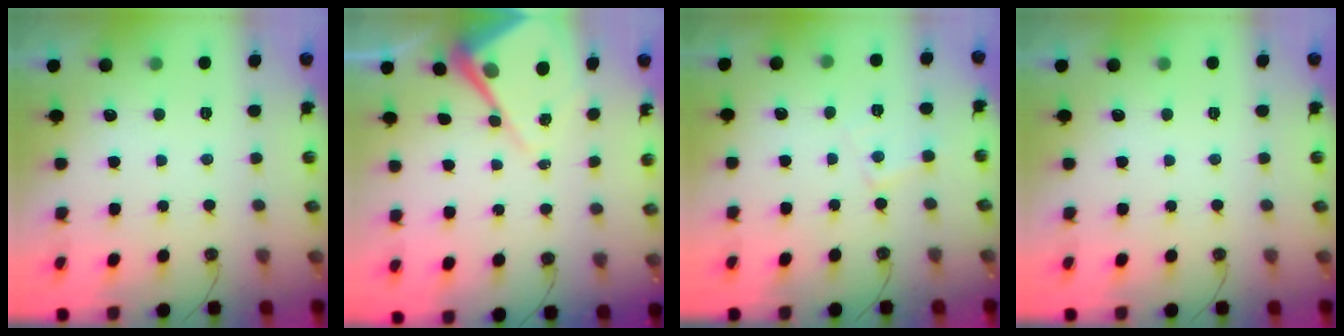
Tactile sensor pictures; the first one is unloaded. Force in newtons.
{"total": 9.5, "press": 9.5, "slide": 1.0}
{"total": 6.3, "press": 6.2, "slide": 0.8}
{"total": 0.0}